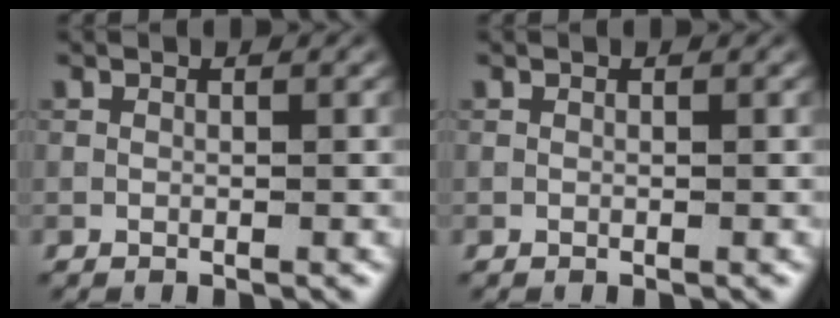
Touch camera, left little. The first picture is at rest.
{"total": 0.0}